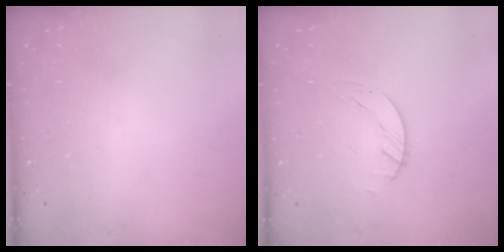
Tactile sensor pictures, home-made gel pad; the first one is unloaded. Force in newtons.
{"total": 1.5, "press": 1.4, "slide": 0.1}